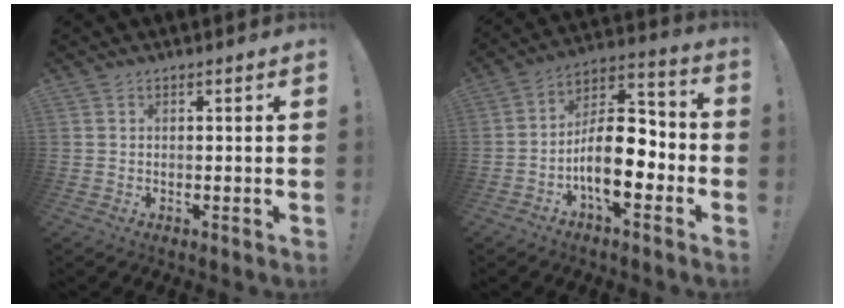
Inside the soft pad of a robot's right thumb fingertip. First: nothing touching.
{"total": 15.3, "force": [-5.0, 7.1, 12.6], "torque": [-0.224, 0.023, -0.081]}